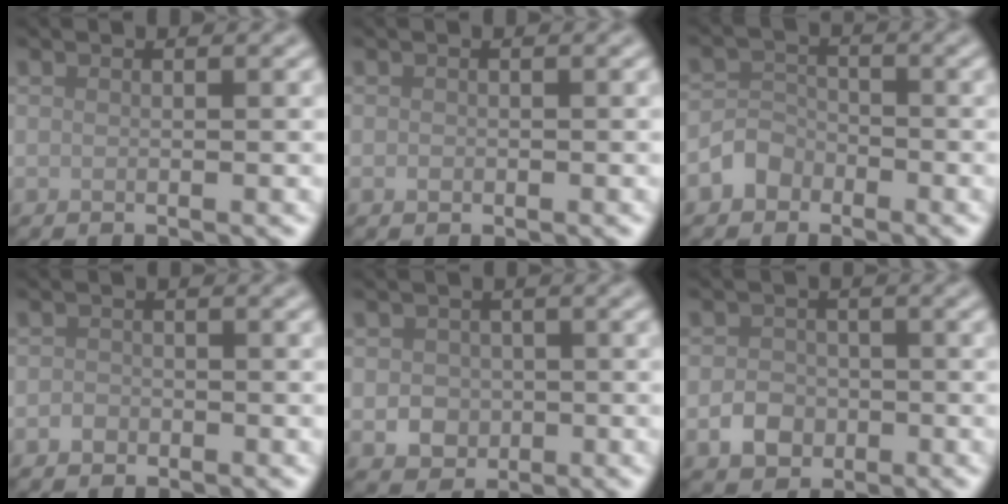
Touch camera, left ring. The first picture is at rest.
{"total": 0.6, "force": [-0.2, 0.5, 0.2], "torque": [-0.002, -0.003, -0.004]}
{"total": 2.4, "force": [-1.6, 1.8, 0.4], "torque": [0.000, 0.011, -0.037]}
{"total": 1.1, "force": [-0.6, 0.9, 0.2], "torque": [-0.001, 0.001, -0.013]}
{"total": 2.5, "force": [-0.4, 2.3, 1.0], "torque": [-0.012, -0.004, -0.008]}
{"total": 2.7, "force": [-1.0, 2.3, 1.2], "torque": [-0.015, 0.001, -0.021]}